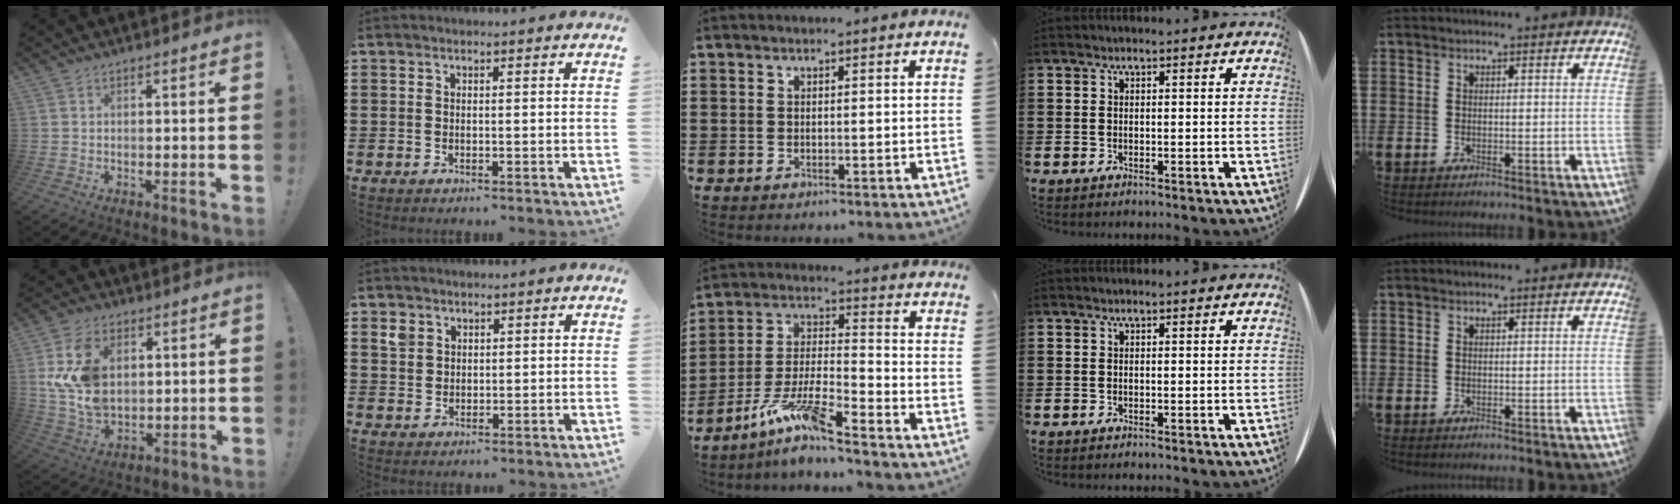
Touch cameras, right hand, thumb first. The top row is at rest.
{"thumb": {"total": 15.4, "force": [3.2, 10.8, 10.5], "torque": [-0.208, -0.006, 0.061]}, "index": {"total": 2.9, "force": [1.7, 2.4, 0.5], "torque": [-0.020, 0.011, 0.031]}, "middle": {"total": 8.8, "force": [-7.1, 0.4, 5.2], "torque": [-0.121, -0.014, -0.141]}}